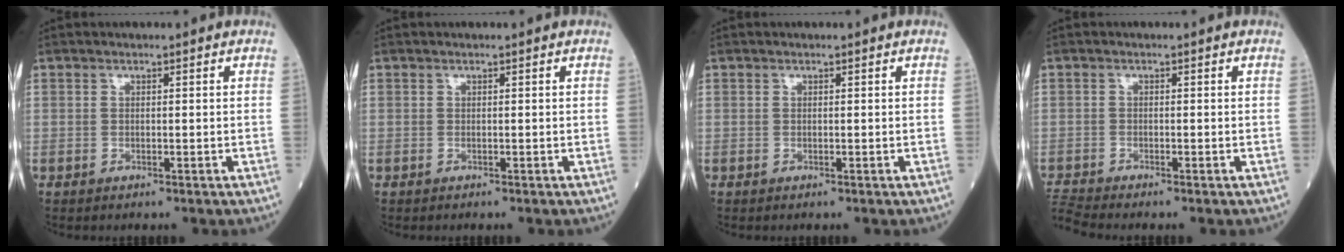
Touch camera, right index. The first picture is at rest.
{"total": 0.0}
{"total": 0.0}
{"total": 2.6, "force": [-2.4, -1.0, -0.1], "torque": [-0.016, -0.022, -0.050]}